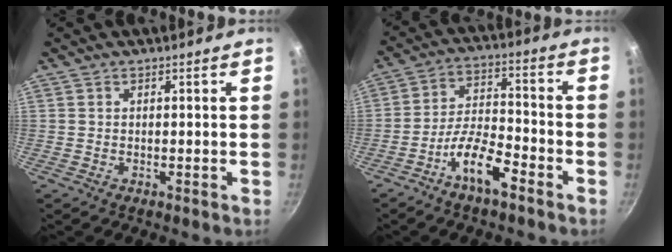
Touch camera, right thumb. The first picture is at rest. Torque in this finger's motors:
{"motor_torque": [2.53, 2.48, 1.01, -0.81, 0.30]}